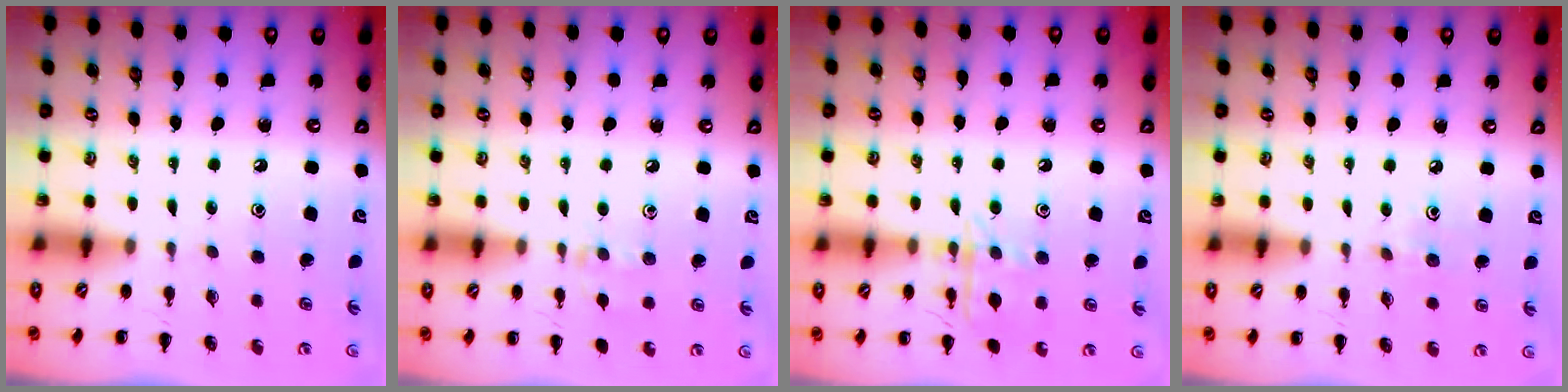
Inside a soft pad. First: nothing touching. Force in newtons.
{"total": 6.7, "press": 6.5, "slide": 1.7}
{"total": 12.1, "press": 12.0, "slide": 0.6}
{"total": 3.4, "press": 3.2, "slide": 1.2}